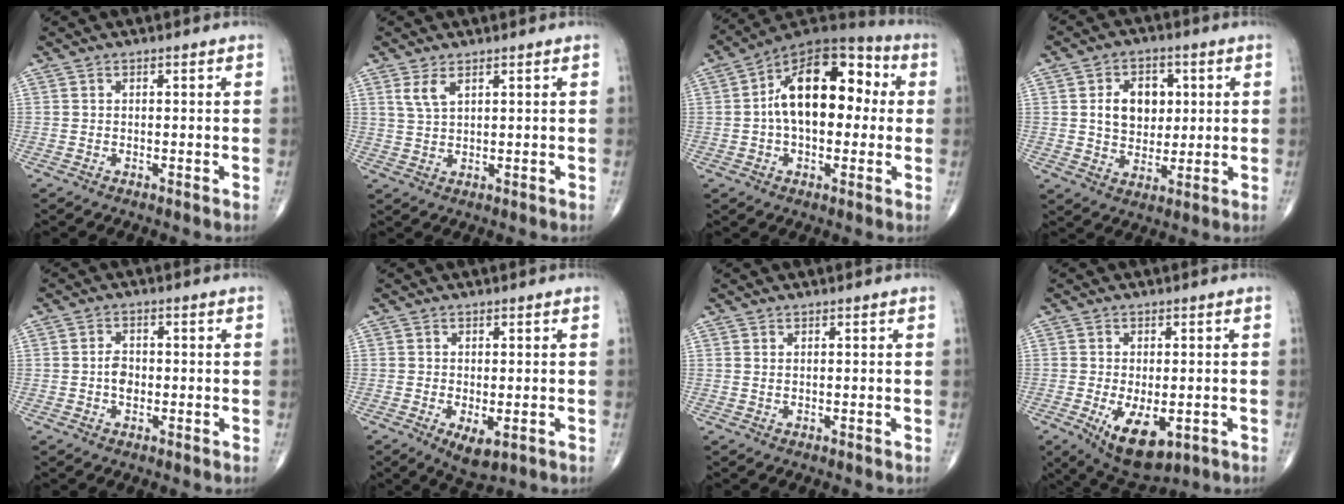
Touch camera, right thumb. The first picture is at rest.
{"total": 3.3, "force": [1.9, 1.3, 2.4], "torque": [-0.051, -0.005, 0.044]}
{"total": 18.4, "force": [1.7, 10.6, 14.9], "torque": [-0.208, 0.042, 0.017]}
{"total": 9.6, "force": [1.9, 7.1, 6.1], "torque": [-0.063, -0.004, 0.035]}
{"total": 3.1, "force": [-0.4, 2.2, 2.2], "torque": [-0.030, 0.005, -0.011]}
{"total": 4.6, "force": [-1.4, 2.2, 3.8], "torque": [-0.064, -0.012, -0.015]}
{"total": 0.5, "force": [0.3, 0.2, 0.4], "torque": [-0.008, -0.001, 0.006]}
{"total": 9.9, "force": [-3.0, 5.0, 8.0], "torque": [-0.122, -0.014, -0.035]}